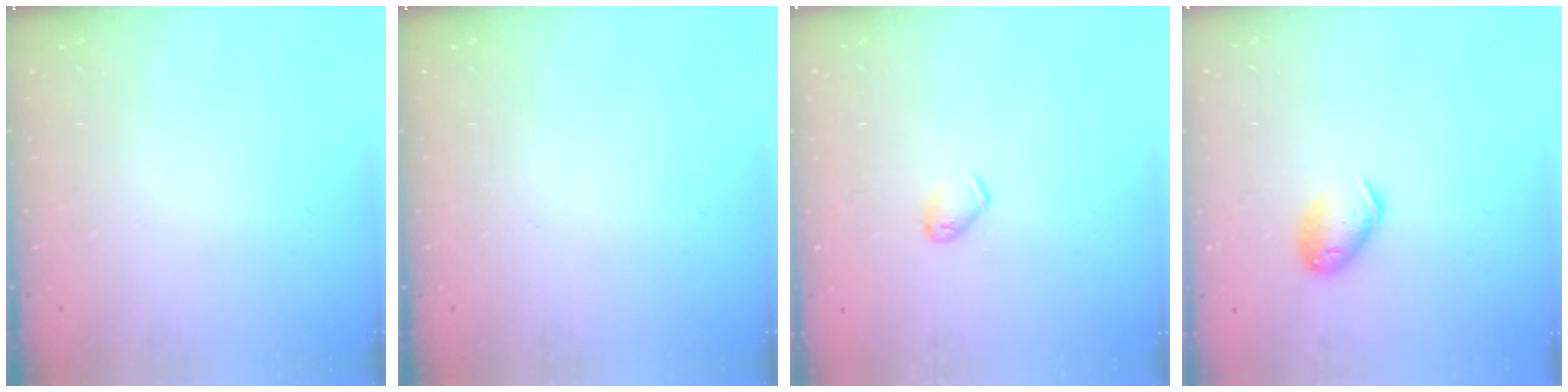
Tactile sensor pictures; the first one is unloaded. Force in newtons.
{"total": 0.0}
{"total": 4.9, "press": 4.8, "slide": 0.9}
{"total": 9.7, "press": 9.6, "slide": 1.2}